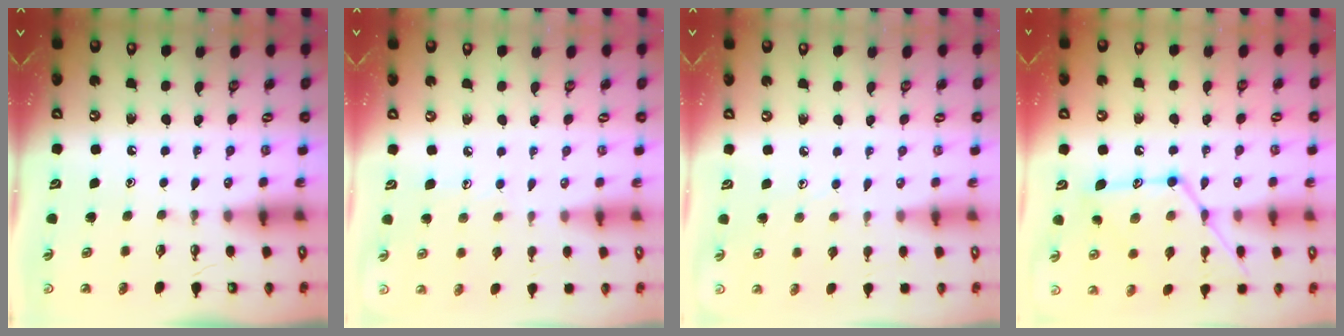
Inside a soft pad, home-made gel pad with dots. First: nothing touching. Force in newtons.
{"total": 6.0, "press": 6.0, "slide": 0.6}
{"total": 4.2, "press": 4.2, "slide": 0.4}
{"total": 16.1, "press": 16.1, "slide": 1.1}